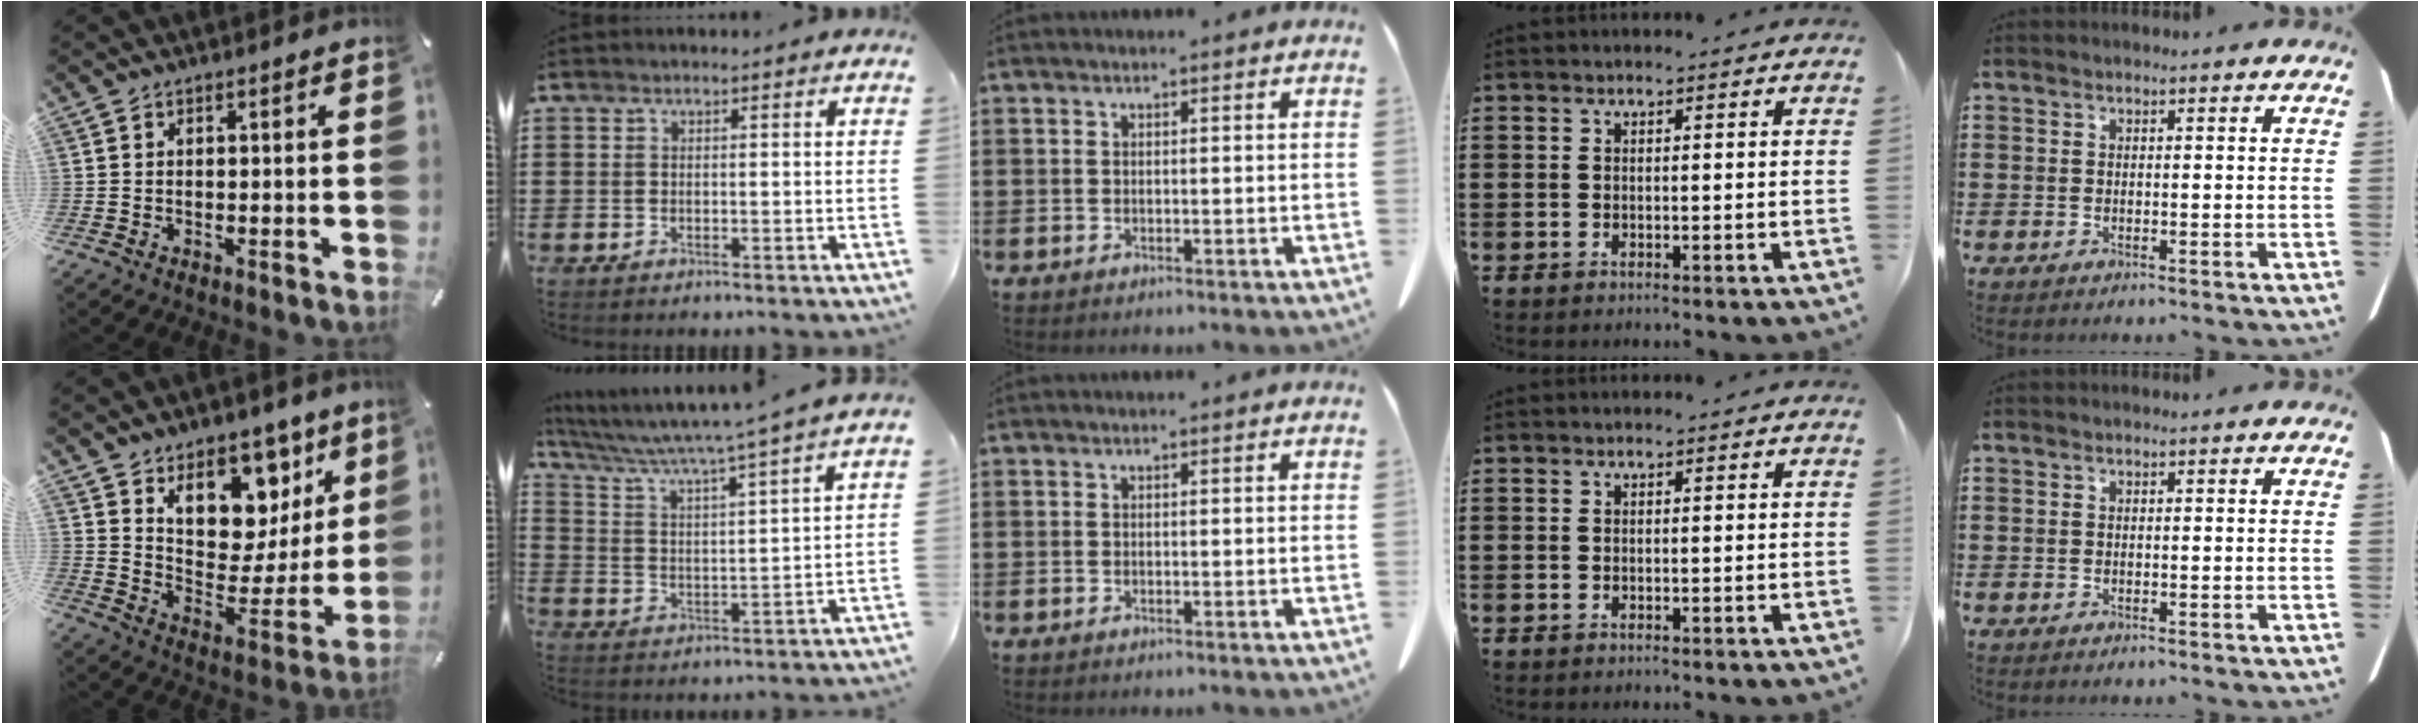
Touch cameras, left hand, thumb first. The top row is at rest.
{"thumb": {"total": 13.4, "force": [8.2, 9.6, 4.5], "torque": [-0.032, -0.095, 0.144]}, "index": {"total": 4.8, "force": [4.2, -1.3, 2.0], "torque": [-0.062, -0.040, 0.060]}}